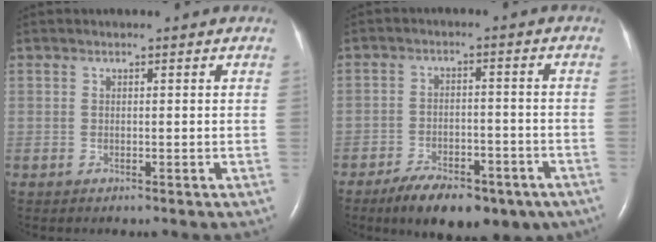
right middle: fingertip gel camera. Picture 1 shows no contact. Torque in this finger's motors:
{"motor_torque": [1.10, -1.04, 0.20, 0.11]}